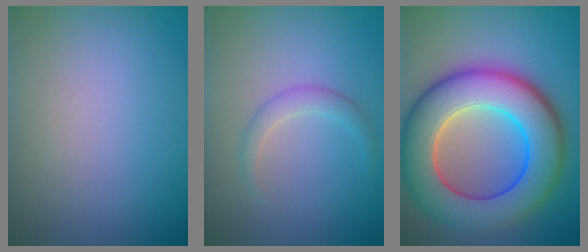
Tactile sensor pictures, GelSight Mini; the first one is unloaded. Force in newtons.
{"total": 1.5, "press": 1.5, "slide": 0.1}
{"total": 11.7, "press": 11.7, "slide": 0.4}